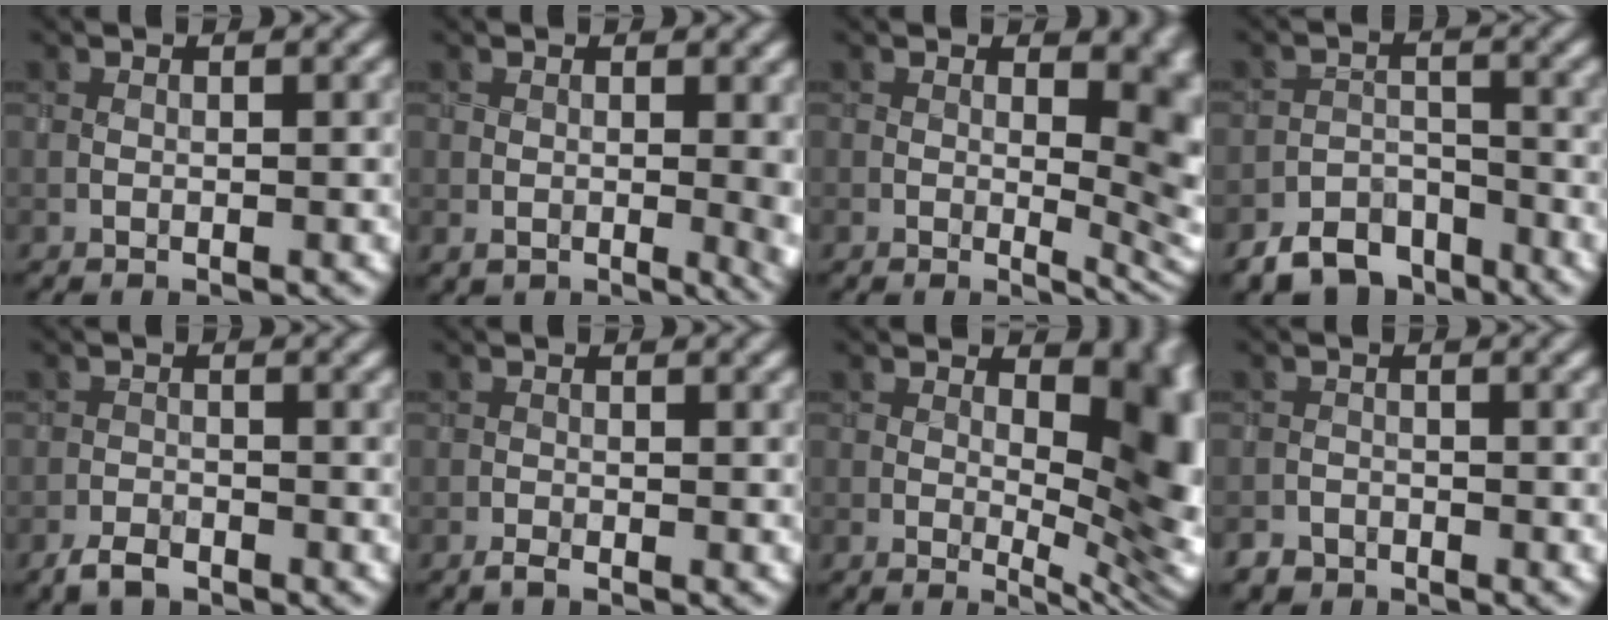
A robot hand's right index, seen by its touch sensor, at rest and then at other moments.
{"total": 3.9, "force": [0.0, 1.9, 3.5], "torque": [-0.047, -0.011, 0.009]}
{"total": 8.1, "force": [0.6, 3.9, 7.0], "torque": [-0.068, -0.001, 0.007]}
{"total": 4.3, "force": [-3.8, 2.0, 0.8], "torque": [-0.005, -0.003, -0.073]}
{"total": 1.5, "force": [-1.5, 0.3, 0.3], "torque": [-0.008, -0.001, -0.033]}
{"total": 0.6, "force": [-0.5, 0.0, 0.2], "torque": [-0.005, 0.001, -0.013]}
{"total": 11.9, "force": [0.7, 6.3, 10.1], "torque": [-0.095, 0.005, 0.017]}
{"total": 1.3, "force": [-1.1, 0.4, -0.5], "torque": [0.008, -0.001, -0.024]}